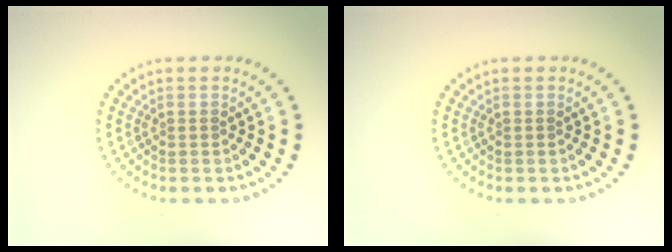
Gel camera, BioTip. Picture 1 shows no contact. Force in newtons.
{"total": 0.0}